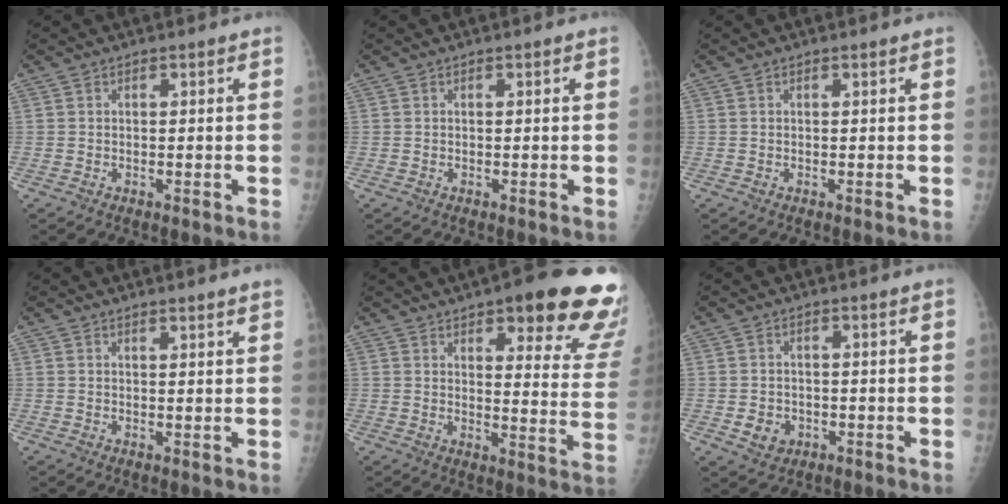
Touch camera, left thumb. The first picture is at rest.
{"total": 0.0}
{"total": 0.0}
{"total": 2.7, "force": [2.4, -0.2, 1.2], "torque": [-0.010, -0.010, 0.027]}
{"total": 21.5, "force": [13.8, 5.9, 15.4], "torque": [-0.154, -0.061, 0.163]}
{"total": 3.5, "force": [-0.8, 2.9, 1.6], "torque": [-0.017, 0.001, -0.002]}